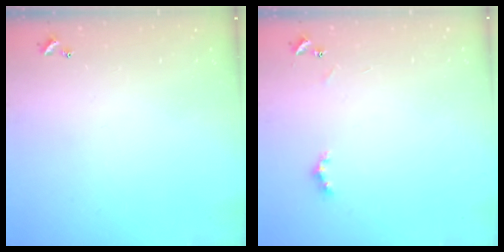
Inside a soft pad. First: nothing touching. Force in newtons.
{"total": 2.6, "press": 2.5, "slide": 0.6}